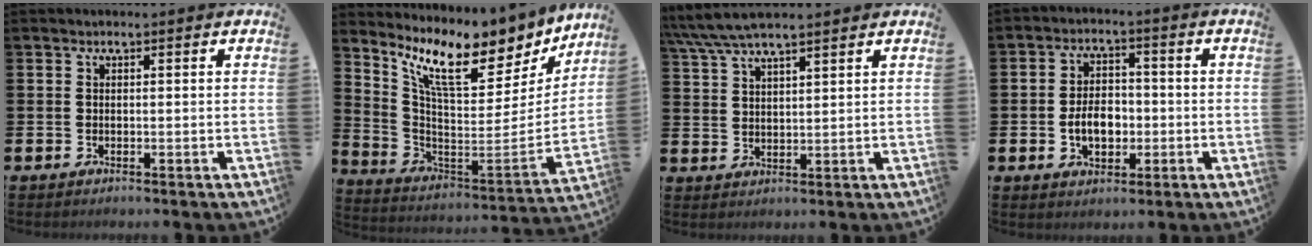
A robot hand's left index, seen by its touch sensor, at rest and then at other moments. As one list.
[{"total": 10.6, "force": [7.9, 3.3, 6.1], "torque": [-0.135, -0.066, 0.130]}, {"total": 6.0, "force": [5.4, 0.9, 2.3], "torque": [-0.064, -0.016, 0.099]}, {"total": 5.2, "force": [-1.1, 3.5, 3.7], "torque": [-0.051, 0.002, -0.027]}]